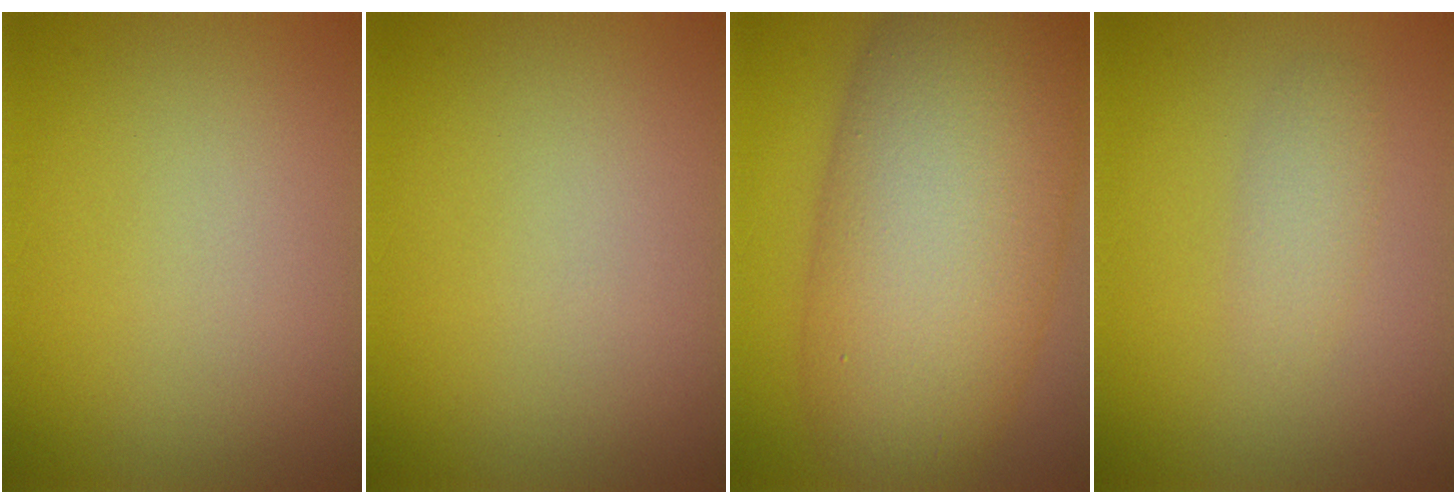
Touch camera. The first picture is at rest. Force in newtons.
{"total": 0.0}
{"total": 13.8, "press": 13.8, "slide": 0.2}
{"total": 1.6, "press": 1.6, "slide": 0.1}